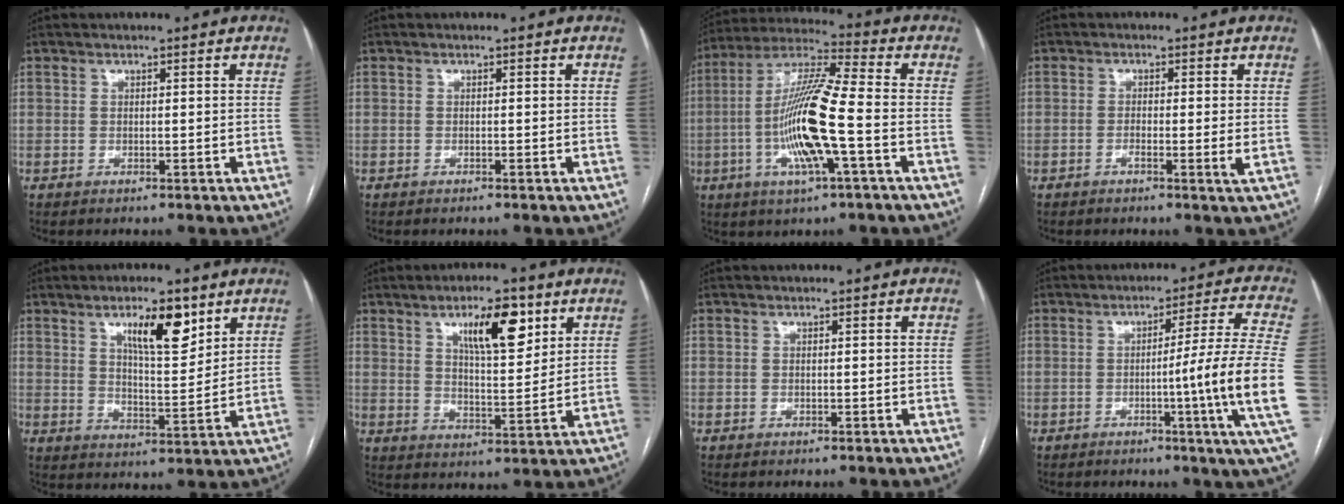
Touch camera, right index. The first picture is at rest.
{"total": 0.0}
{"total": 15.4, "force": [-3.4, 1.0, 14.9], "torque": [-0.297, -0.002, -0.068]}
{"total": 2.7, "force": [-0.8, -0.1, 2.6], "torque": [-0.044, -0.005, -0.016]}
{"total": 9.2, "force": [5.3, 2.3, 7.2], "torque": [-0.121, -0.003, 0.089]}
{"total": 10.0, "force": [5.3, 2.8, 8.0], "torque": [-0.132, 0.002, 0.088]}
{"total": 0.0}
{"total": 13.2, "force": [-2.4, -3.1, 12.6], "torque": [-0.171, -0.020, -0.038]}